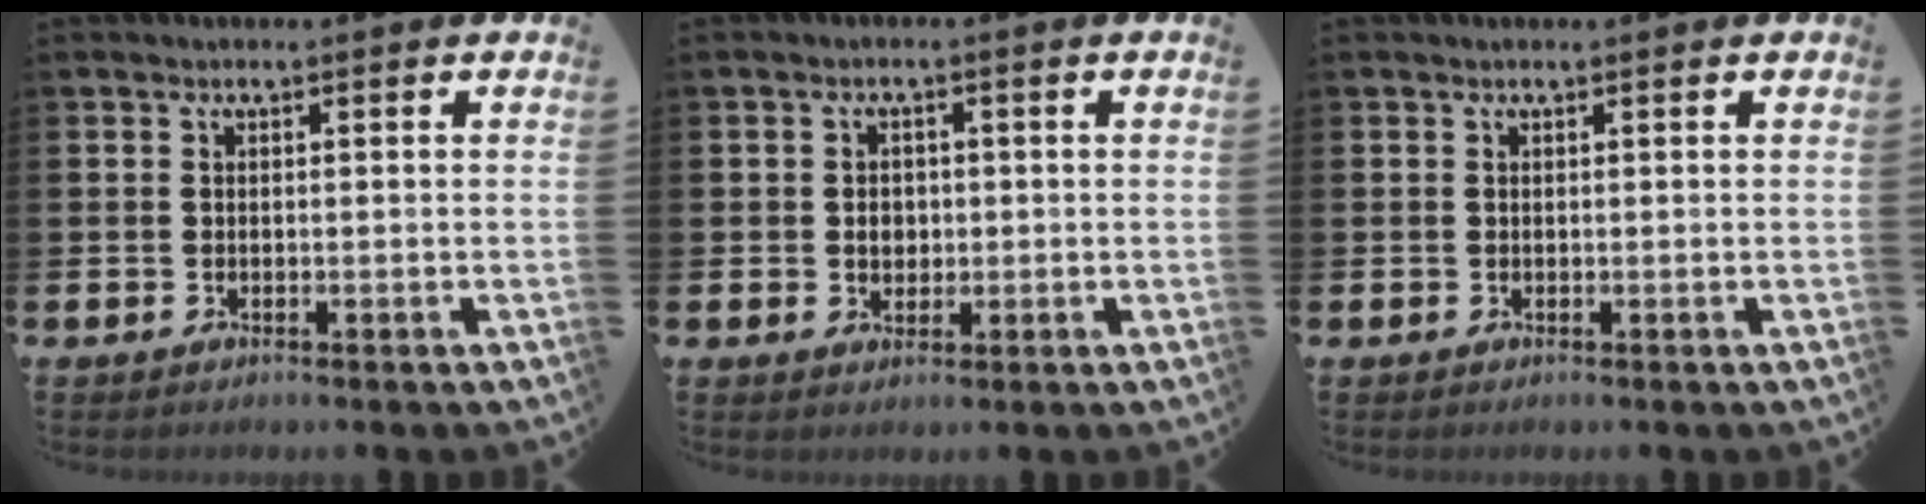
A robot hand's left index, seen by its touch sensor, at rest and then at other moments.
{"total": 2.2, "force": [0.1, 1.9, 1.1], "torque": [-0.006, 0.003, -0.005]}
{"total": 0.0}